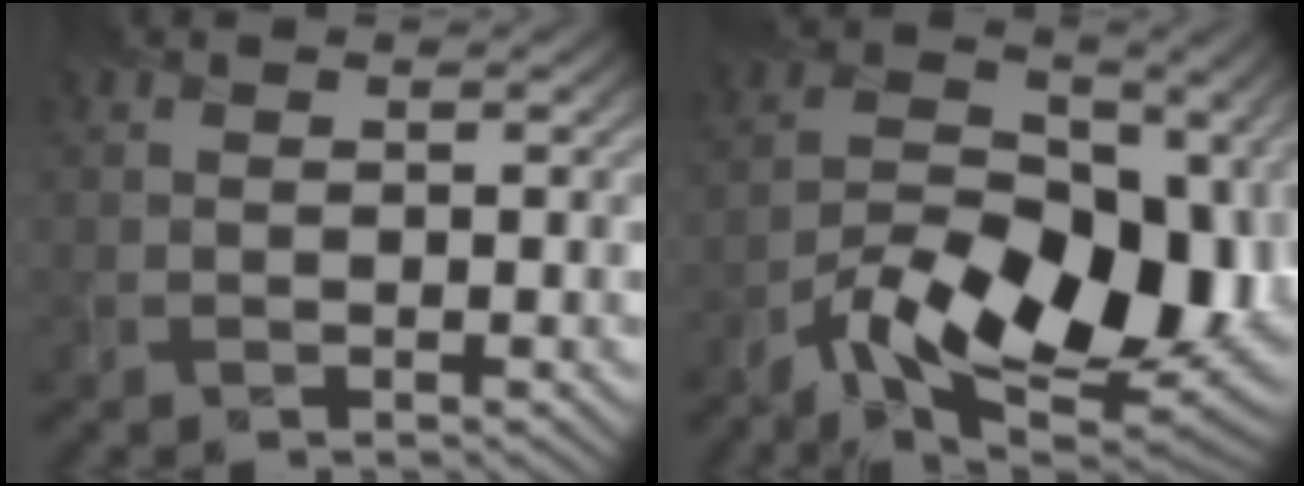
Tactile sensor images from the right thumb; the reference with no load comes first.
{"total": 16.1, "force": [-6.9, 8.6, 11.7], "torque": [-0.190, -0.023, -0.119]}